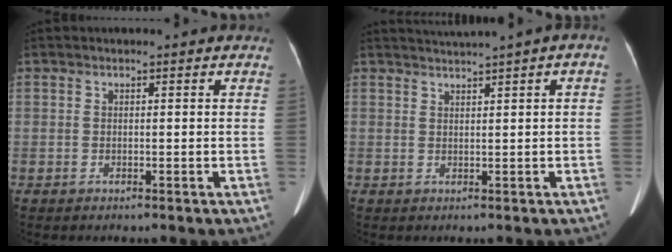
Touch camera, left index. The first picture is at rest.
{"total": 1.8, "force": [1.3, 0.0, 1.2], "torque": [-0.023, 0.015, 0.030]}